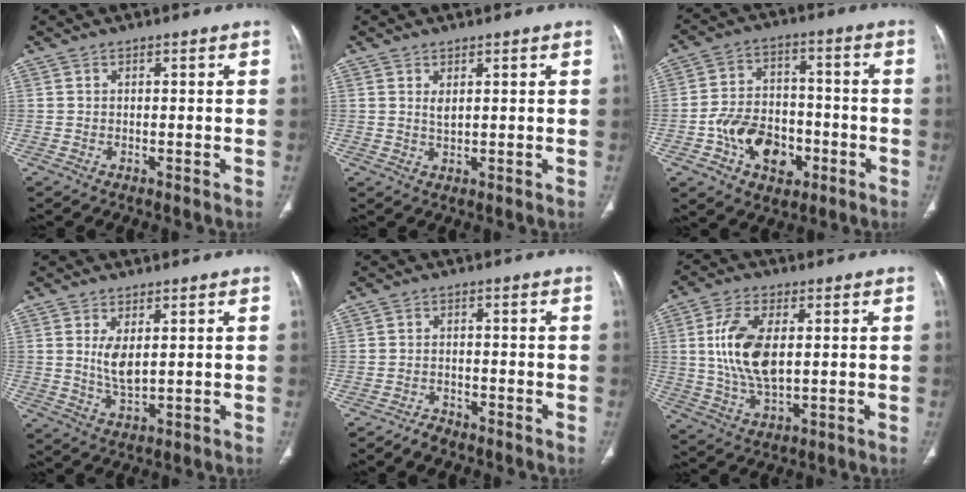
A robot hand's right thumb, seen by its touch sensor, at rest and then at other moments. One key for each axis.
{"total": 1.8, "fx": 0.8, "fy": 0.7, "fz": 1.4, "tx": -0.025, "ty": -0.008, "tz": 0.019}
{"total": 13.6, "fx": -4.9, "fy": 9.4, "fz": 8.4, "tx": -0.108, "ty": 0.035, "tz": -0.079}
{"total": 5.0, "fx": 1.3, "fy": 2.2, "fz": 4.3, "tx": -0.078, "ty": -0.018, "tz": 0.034}
{"total": 2.3, "fx": -2.1, "fy": 0.9, "fz": 0.5, "tx": -0.016, "ty": 0.008, "tz": -0.037}
{"total": 12.3, "fx": 1.8, "fy": 6.3, "fz": 10.4, "tx": -0.209, "ty": -0.007, "tz": 0.038}